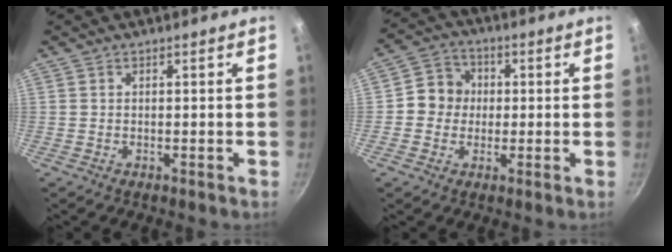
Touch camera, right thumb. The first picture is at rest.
{"total": 7.0, "force": [0.1, 6.5, 2.5], "torque": [-0.004, 0.016, -0.016]}